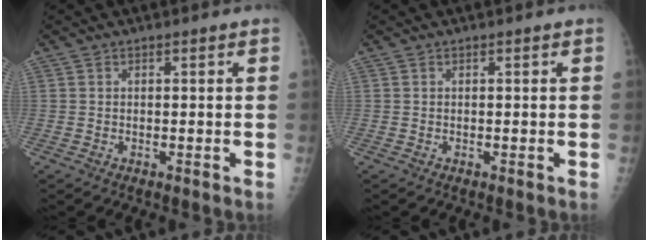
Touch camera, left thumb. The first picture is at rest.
{"total": 0.0}